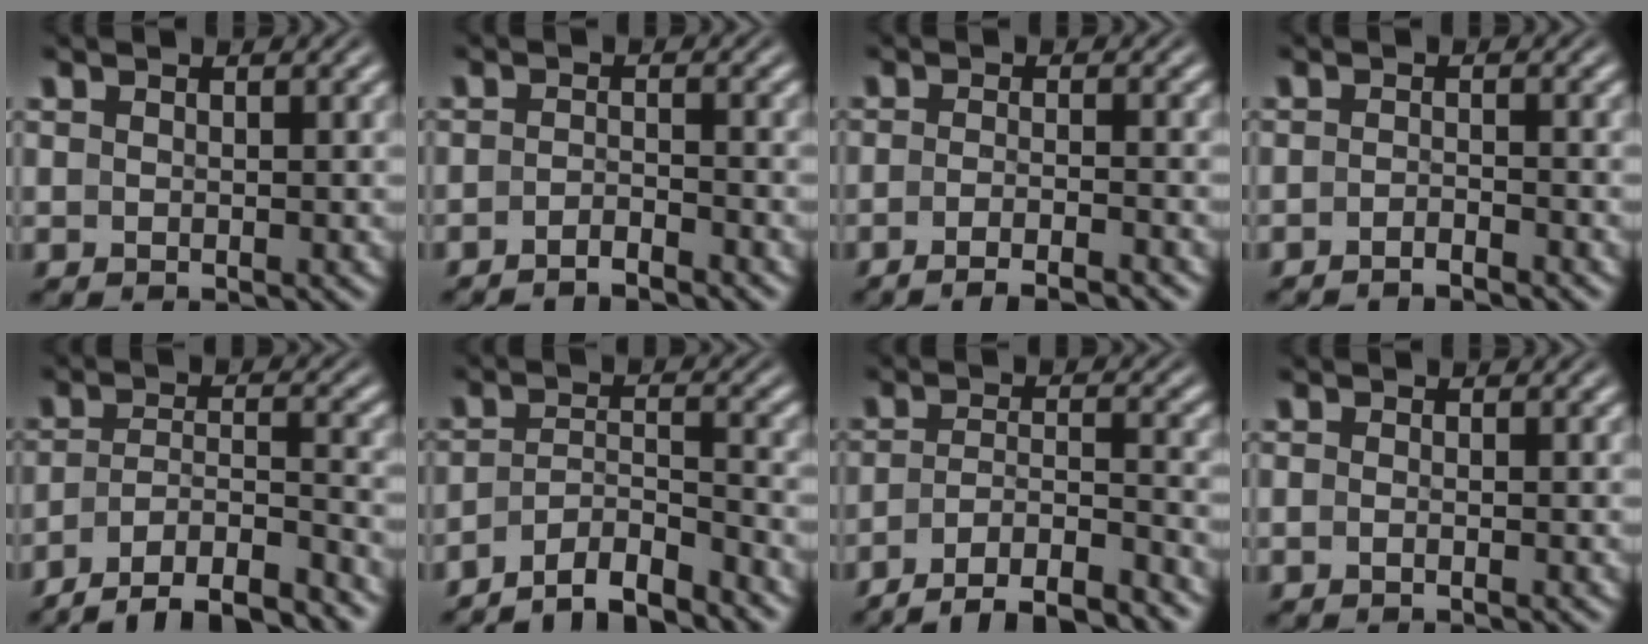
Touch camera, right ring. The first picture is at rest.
{"total": 2.6, "force": [-2.5, 0.1, 0.5], "torque": [-0.011, -0.006, -0.044]}
{"total": 4.7, "force": [-4.2, 0.3, 2.0], "torque": [-0.033, -0.012, -0.064]}
{"total": 2.1, "force": [-2.1, -0.1, 0.2], "torque": [-0.007, -0.005, -0.037]}
{"total": 9.0, "force": [-7.2, 4.3, 3.2], "torque": [-0.063, -0.032, -0.111]}
{"total": 6.5, "force": [-5.3, 3.1, 2.2], "torque": [-0.048, -0.024, -0.086]}
{"total": 8.3, "force": [-6.9, 3.5, 3.1], "torque": [-0.059, -0.032, -0.102]}
{"total": 0.8, "force": [-0.5, 0.0, 0.6], "torque": [-0.011, 0.002, -0.012]}